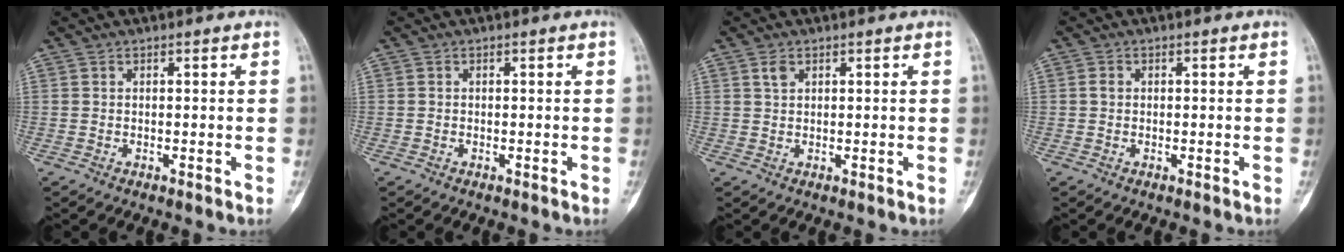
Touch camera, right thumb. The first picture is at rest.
{"total": 0.0}
{"total": 1.7, "force": [0.9, 1.0, 1.0], "torque": [-0.015, 0.000, 0.018]}
{"total": 1.0, "force": [0.1, 0.9, 0.5], "torque": [-0.009, 0.002, 0.001]}